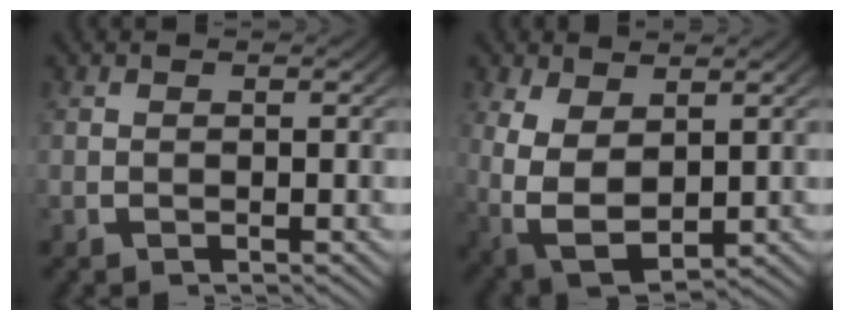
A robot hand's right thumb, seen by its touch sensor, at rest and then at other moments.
{"total": 9.0, "force": [-1.0, 6.8, 5.8], "torque": [-0.163, -0.054, 0.014]}